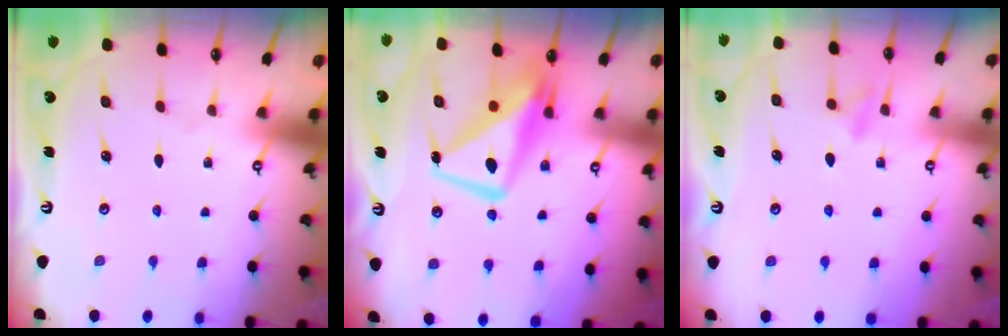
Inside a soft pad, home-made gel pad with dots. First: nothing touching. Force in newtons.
{"total": 10.5, "press": 10.4, "slide": 1.3}
{"total": 8.8, "press": 8.6, "slide": 1.8}